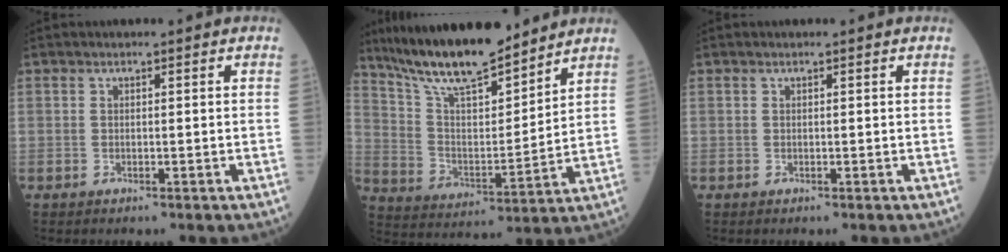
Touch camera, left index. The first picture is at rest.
{"total": 16.8, "force": [14.3, 2.9, 8.3], "torque": [-0.147, 0.002, 0.259]}
{"total": 0.0}